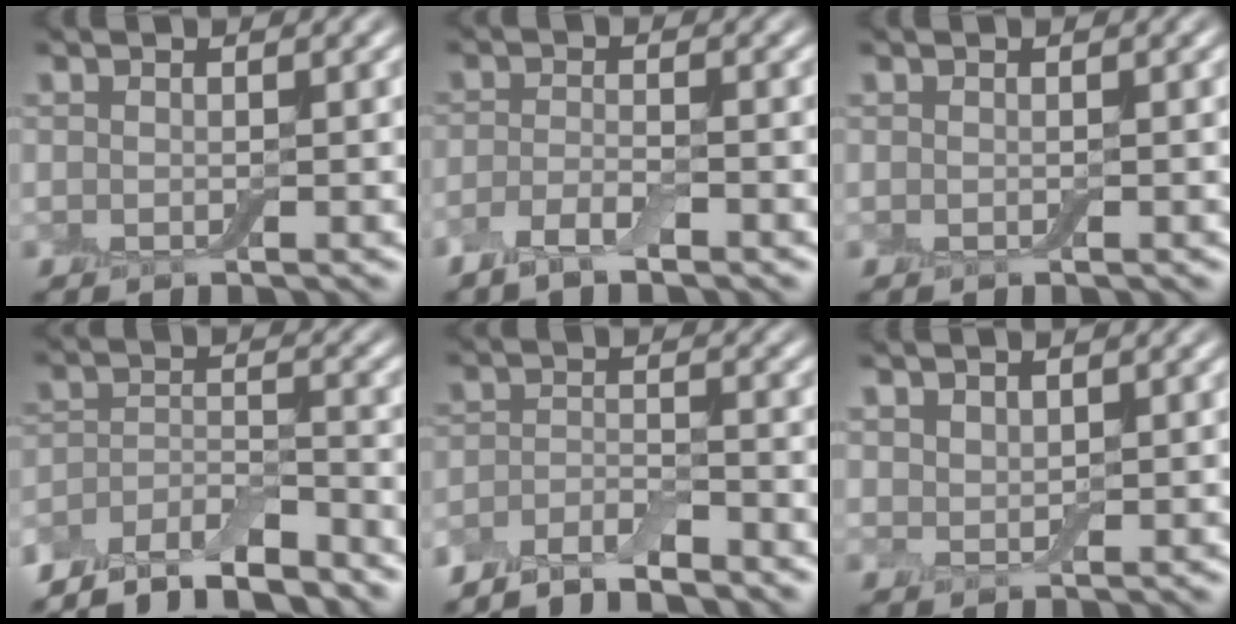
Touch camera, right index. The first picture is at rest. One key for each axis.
{"total": 2.3, "fx": -1.6, "fy": 0.7, "fz": 1.5, "tx": -0.039, "ty": 0.001, "tz": -0.040}
{"total": 0.0}
{"total": 6.5, "fx": -5.7, "fy": 1.8, "fz": 2.5, "tx": -0.049, "ty": -0.003, "tz": -0.107}
{"total": 3.8, "fx": -3.4, "fy": 0.8, "fz": 1.5, "tx": -0.031, "ty": 0.001, "tz": -0.068}
{"total": 1.2, "fx": 1.1, "fy": 0.5, "fz": 0.0, "tx": -0.004, "ty": 0.001, "tz": 0.023}